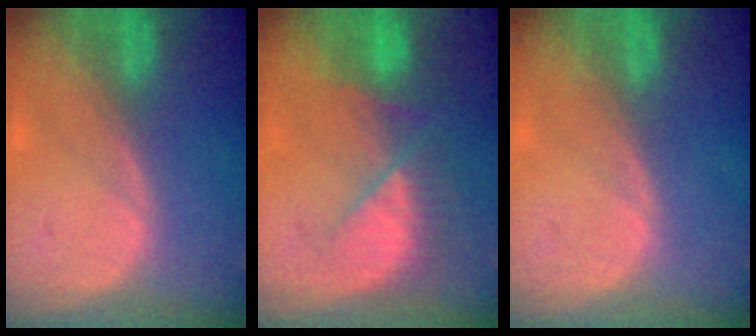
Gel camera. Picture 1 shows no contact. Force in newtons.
{"total": 7.2, "press": 6.6, "slide": 2.9}
{"total": 0.0}